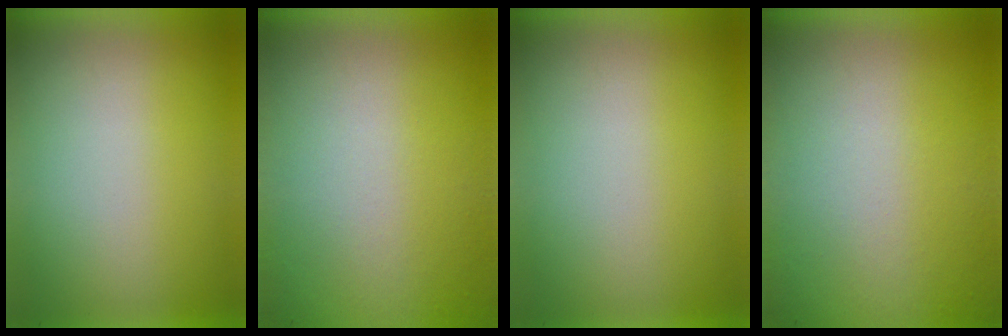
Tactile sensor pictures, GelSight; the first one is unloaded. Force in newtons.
{"total": 6.1}
{"total": 0.0}
{"total": 6.0}